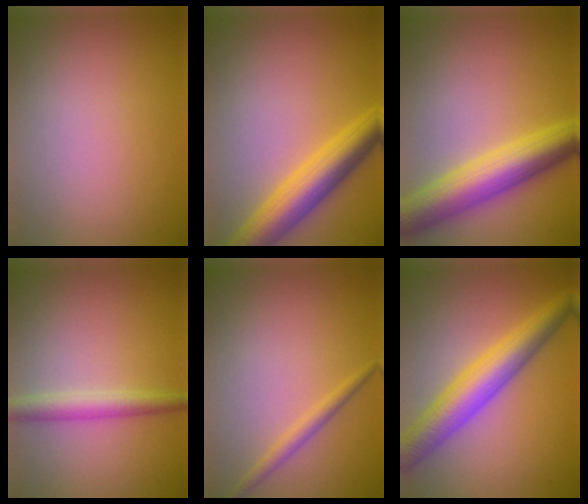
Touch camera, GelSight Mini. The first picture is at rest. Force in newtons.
{"total": 6.4, "press": 6.4, "slide": 0.2}
{"total": 7.6, "press": 7.6, "slide": 0.1}
{"total": 2.7, "press": 2.7, "slide": 0.0}
{"total": 1.5, "press": 1.5, "slide": 0.1}
{"total": 6.4, "press": 6.4, "slide": 0.2}